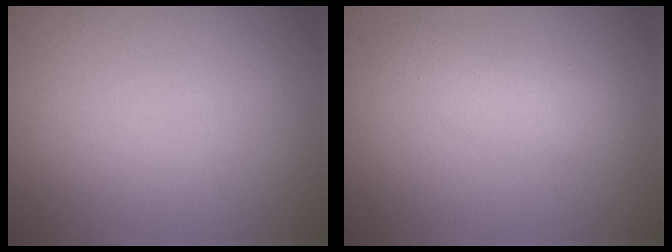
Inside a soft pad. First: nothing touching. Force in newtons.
{"total": 2.5, "press": 2.5, "slide": 0.1}